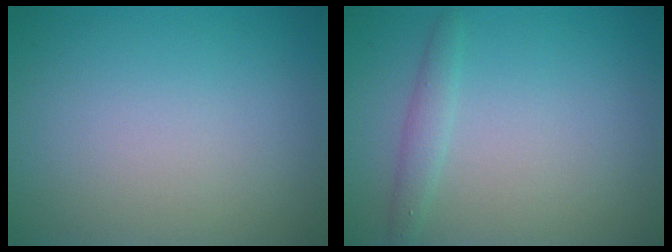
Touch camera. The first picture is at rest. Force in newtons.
{"total": 1.5, "press": 1.5, "slide": 0.0}